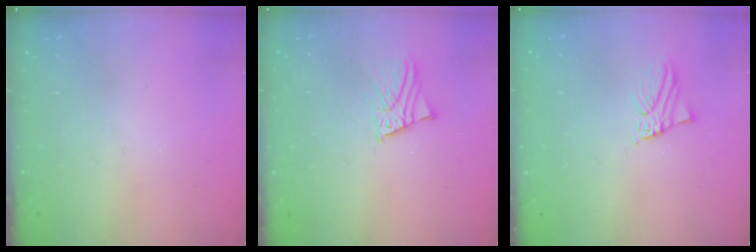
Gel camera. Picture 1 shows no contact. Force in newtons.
{"total": 2.3, "press": 2.3, "slide": 0.3}
{"total": 1.6, "press": 1.6, "slide": 0.1}